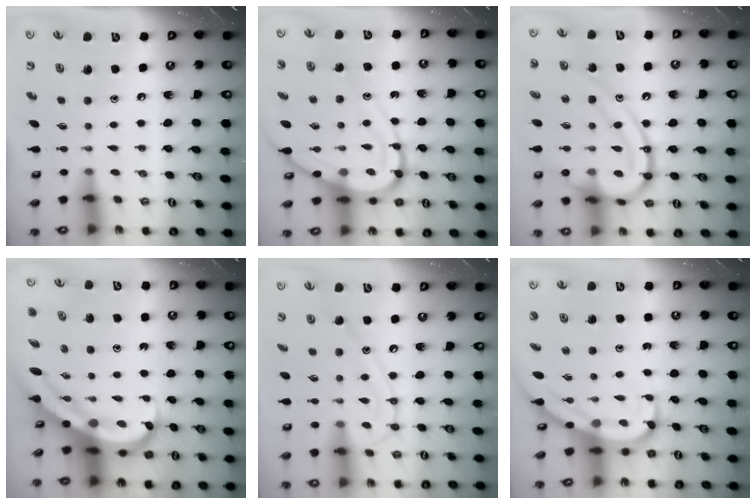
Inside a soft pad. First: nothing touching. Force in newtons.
{"total": 14.5, "press": 14.4, "slide": 1.8}
{"total": 21.2, "press": 21.2, "slide": 1.4}
{"total": 11.5, "press": 11.3, "slide": 2.2}
{"total": 12.4, "press": 12.3, "slide": 1.2}
{"total": 9.8, "press": 9.7, "slide": 1.0}